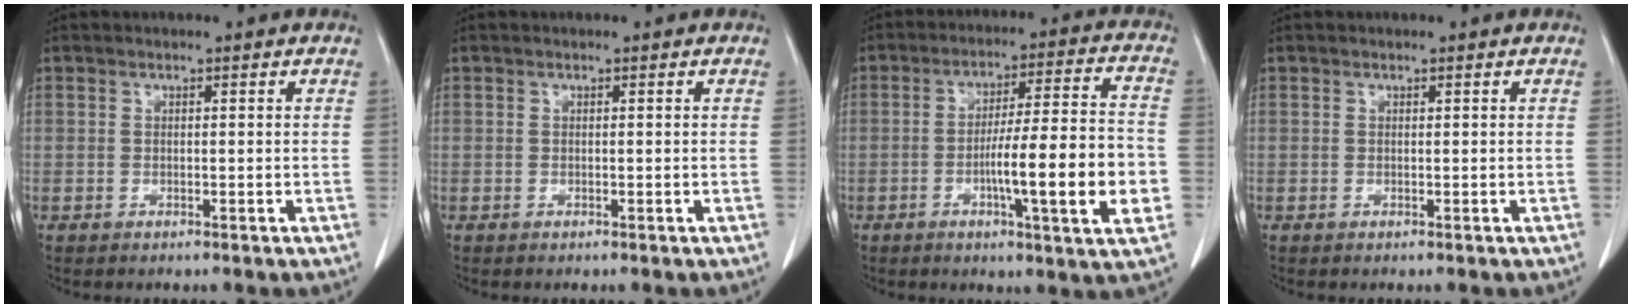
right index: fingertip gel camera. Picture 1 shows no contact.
{"total": 0.0}
{"total": 15.2, "force": [-3.7, 0.7, 14.7], "torque": [-0.226, 0.001, -0.058]}
{"total": 0.0}